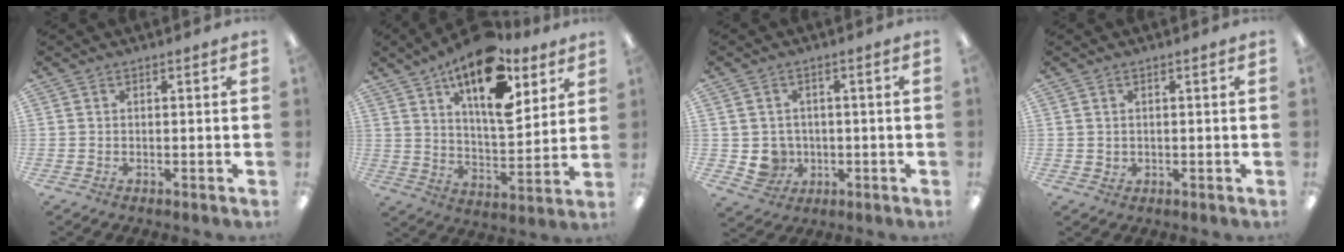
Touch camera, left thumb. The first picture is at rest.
{"total": 19.7, "force": [12.2, 8.3, 13.0], "torque": [-0.201, -0.064, 0.203]}
{"total": 5.1, "force": [0.0, 5.0, 1.1], "torque": [-0.030, 0.008, 0.006]}
{"total": 1.3, "force": [0.7, 1.1, 0.2], "torque": [-0.005, 0.003, 0.012]}